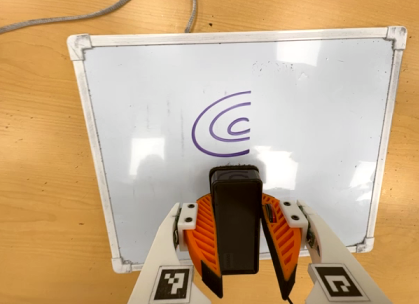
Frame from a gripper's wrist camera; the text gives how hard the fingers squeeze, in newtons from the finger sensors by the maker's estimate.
{"total": 9.2, "left": 8.5, "right": 10.0}